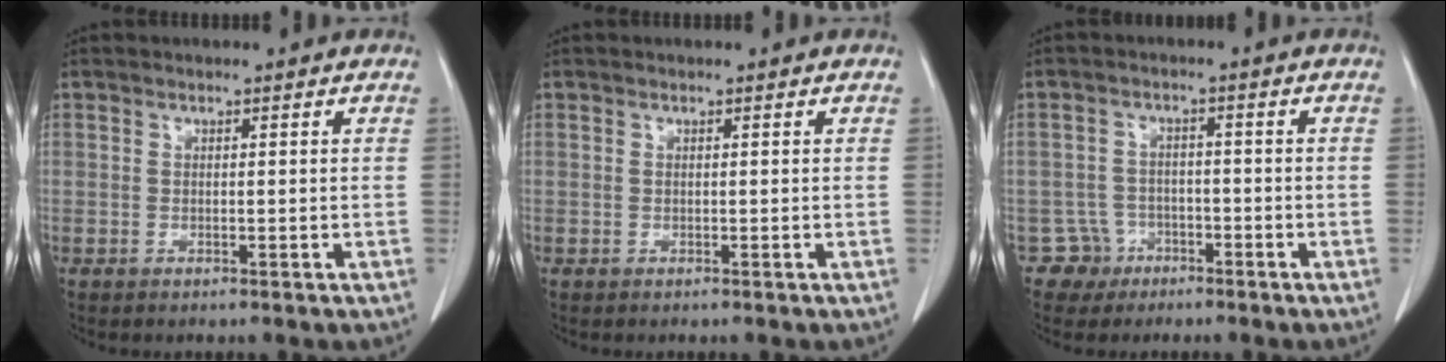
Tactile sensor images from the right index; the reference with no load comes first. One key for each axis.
{"total": 0.0}
{"total": 4.1, "fx": -2.3, "fy": 3.4, "fz": -0.7, "tx": 0.016, "ty": 0.014, "tz": -0.039}